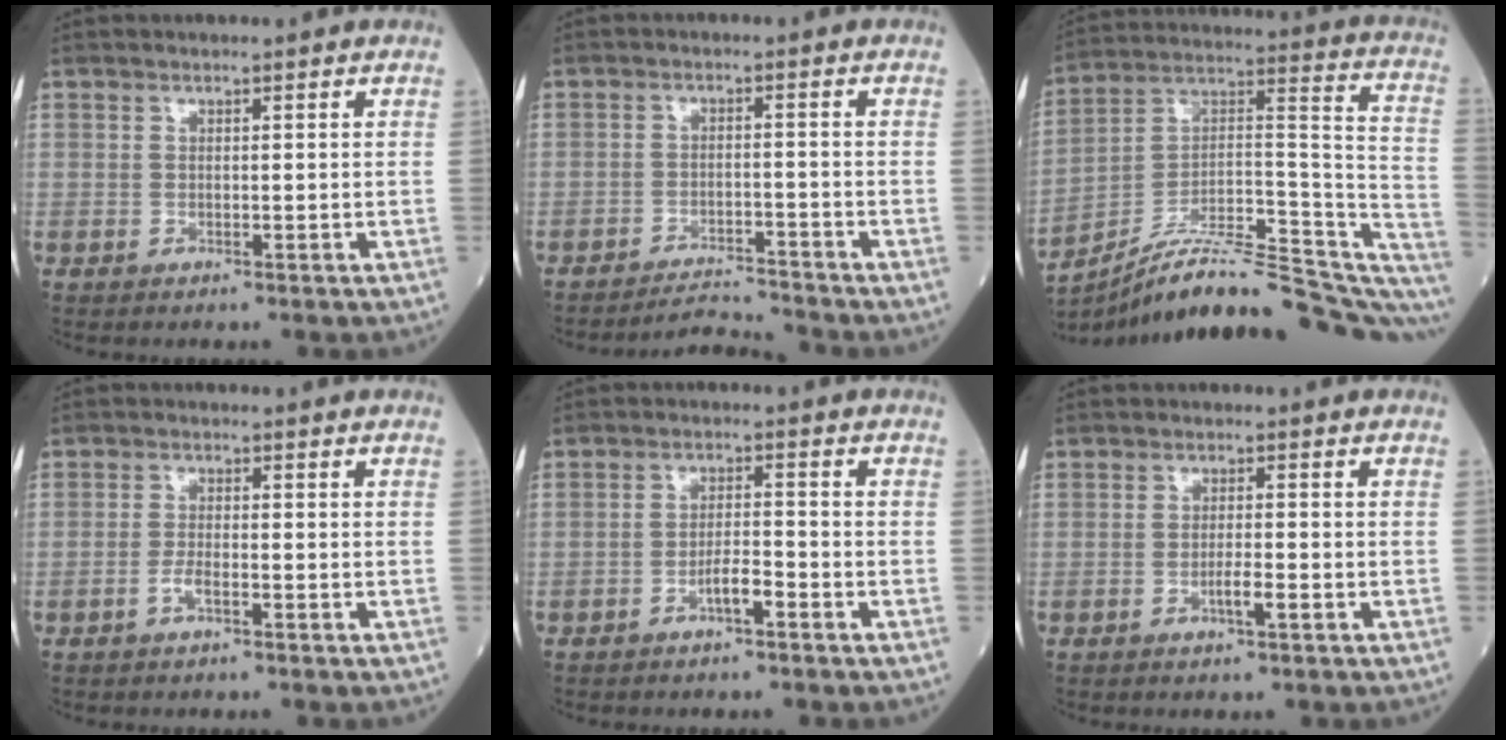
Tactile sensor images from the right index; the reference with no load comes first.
{"total": 4.6, "force": [-4.4, -1.2, -0.5], "torque": [0.005, -0.010, -0.076]}
{"total": 25.1, "force": [-20.3, 4.1, 14.1], "torque": [-0.156, 0.043, -0.306]}
{"total": 2.1, "force": [-1.1, 0.4, 1.7], "torque": [-0.032, 0.002, -0.024]}
{"total": 3.1, "force": [-1.9, 0.5, 2.5], "torque": [-0.039, 0.004, -0.037]}
{"total": 2.5, "force": [-1.1, 0.1, 2.3], "torque": [-0.037, 0.000, -0.021]}